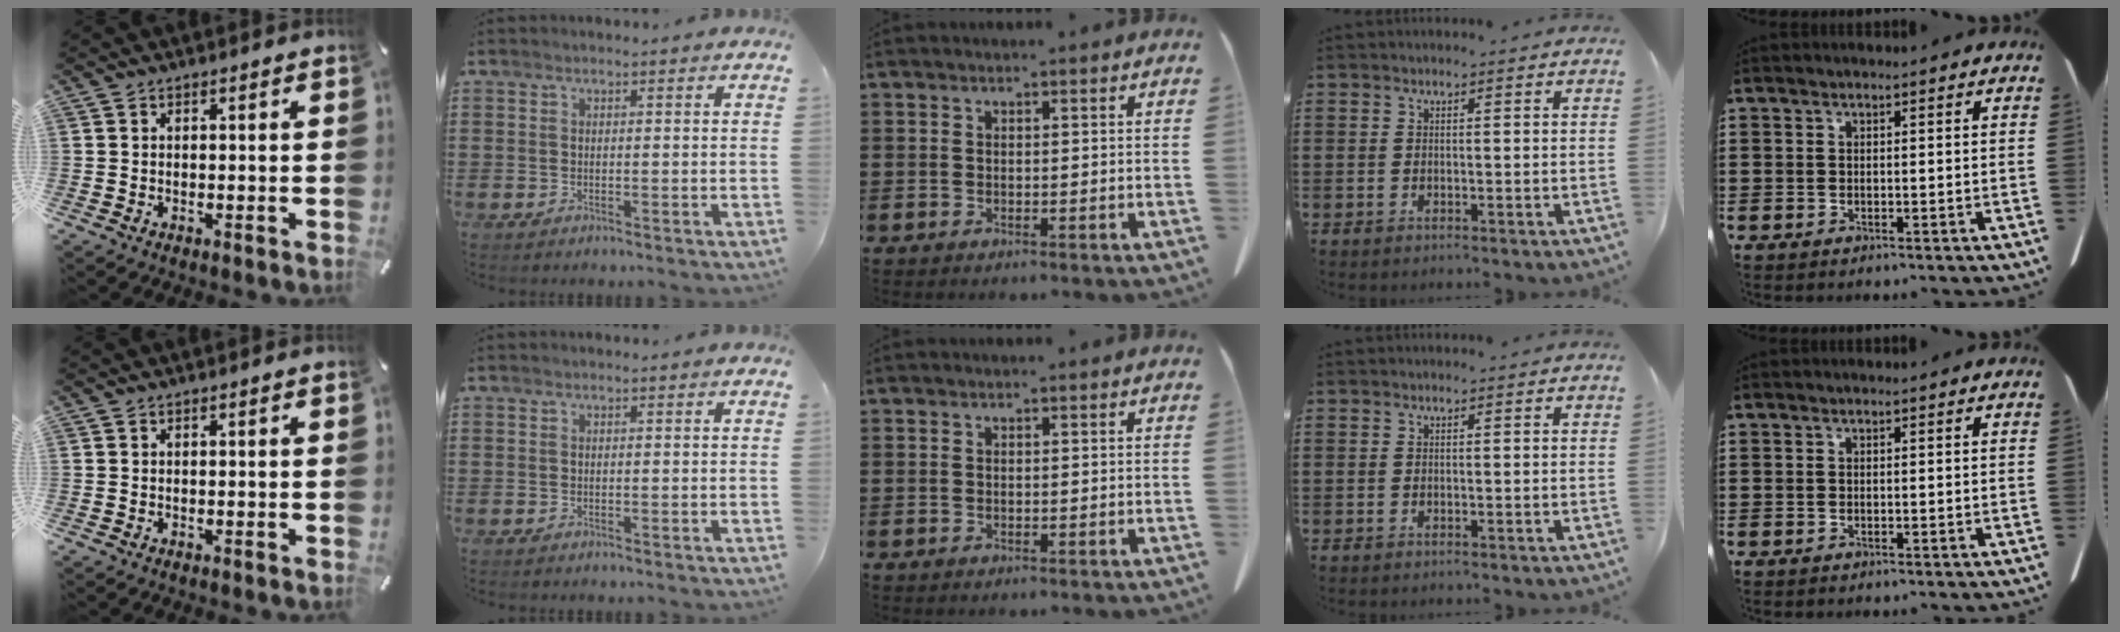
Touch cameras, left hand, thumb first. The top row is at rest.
{}